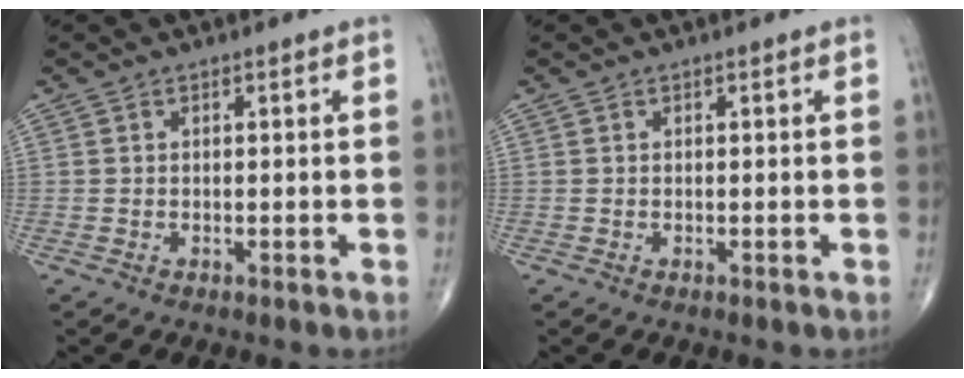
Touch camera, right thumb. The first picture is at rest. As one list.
[{"total": 0.0}]